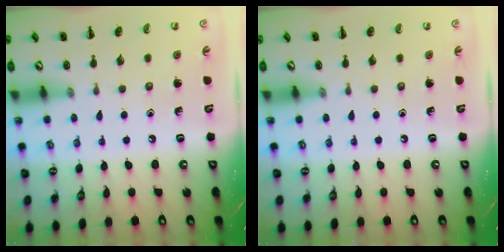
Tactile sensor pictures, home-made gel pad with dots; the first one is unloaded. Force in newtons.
{"total": 0.0}